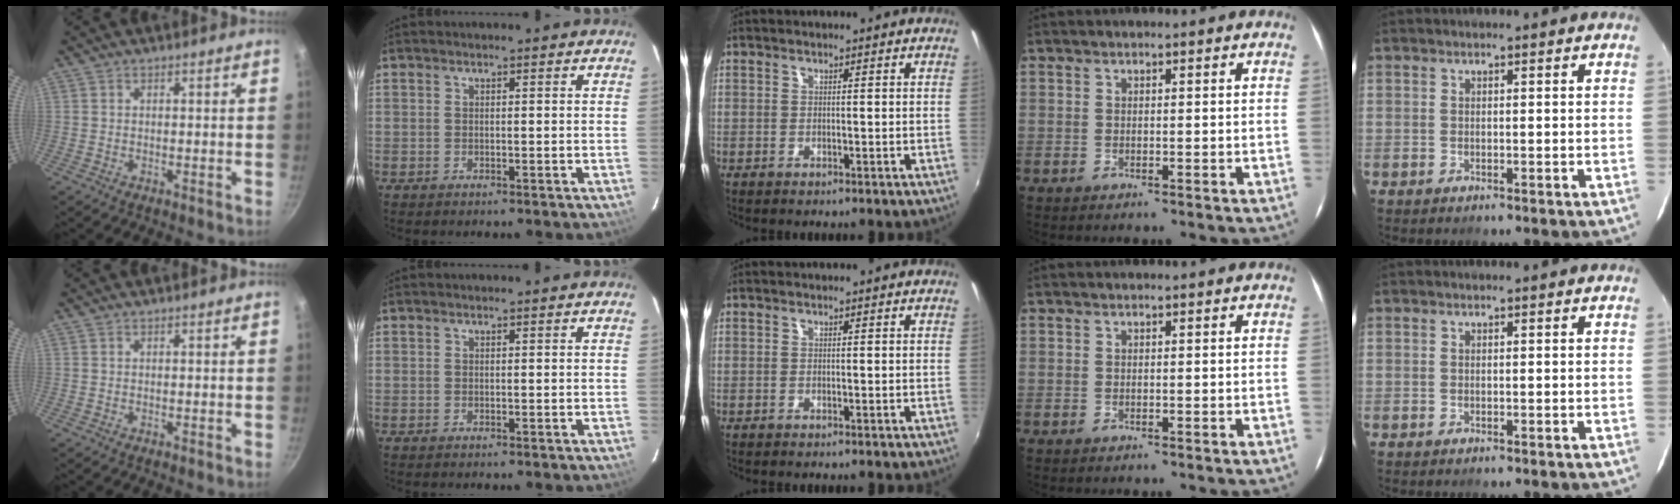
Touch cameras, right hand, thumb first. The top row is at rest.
{}